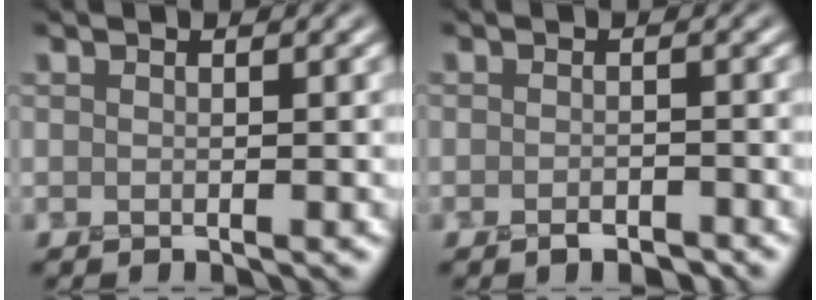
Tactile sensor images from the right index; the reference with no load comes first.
{"total": 1.6, "force": [-1.4, 0.5, 0.7], "torque": [-0.012, -0.002, -0.023]}